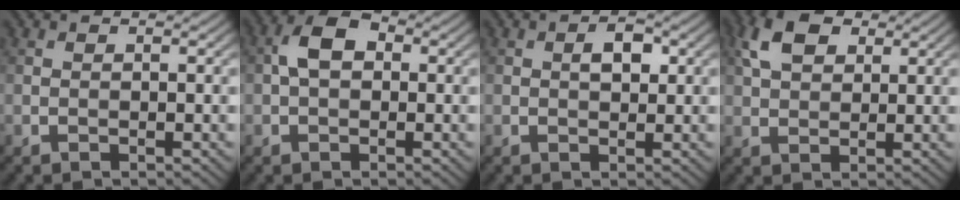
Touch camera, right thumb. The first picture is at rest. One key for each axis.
{"total": 4.3, "fx": 0.2, "fy": 2.9, "fz": 3.3, "tx": -0.064, "ty": 0.010, "tz": -0.005}
{"total": 2.5, "fx": 0.6, "fy": 1.4, "fz": 2.0, "tx": -0.030, "ty": 0.002, "tz": 0.007}
{"total": 6.2, "fx": 2.7, "fy": 3.8, "fz": 4.0, "tx": -0.089, "ty": 0.011, "tz": 0.047}